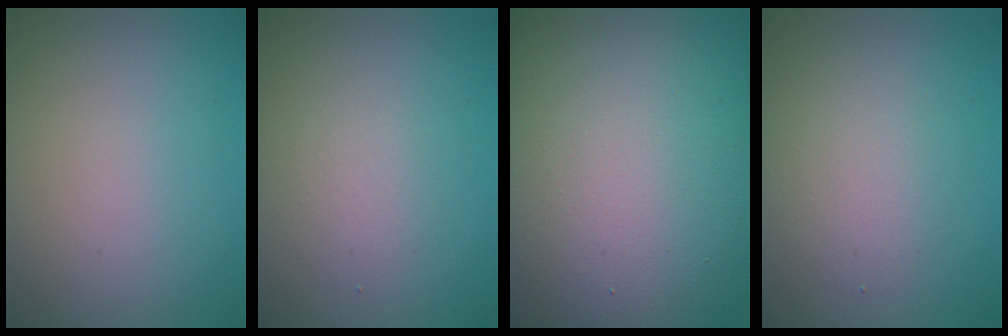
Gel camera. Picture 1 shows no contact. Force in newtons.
{"total": 1.5, "press": 1.5, "slide": 0.1}
{"total": 21.7, "press": 21.7, "slide": 0.8}
{"total": 2.6, "press": 2.6, "slide": 0.0}